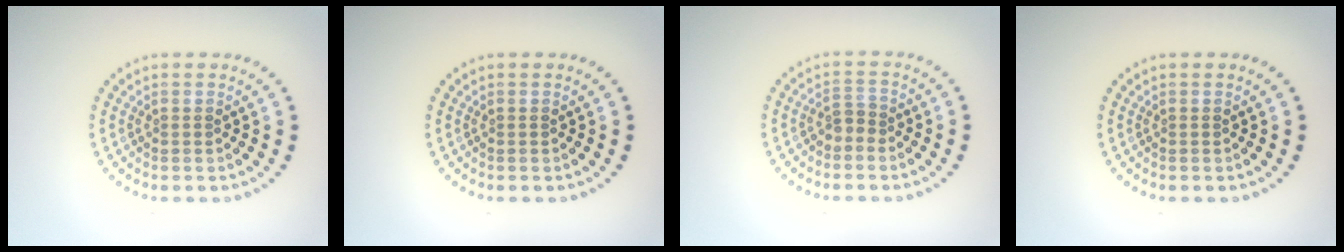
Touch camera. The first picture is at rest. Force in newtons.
{"total": 0.0}
{"total": 1.3, "press": 0.9, "slide": 0.8}
{"total": 0.0}